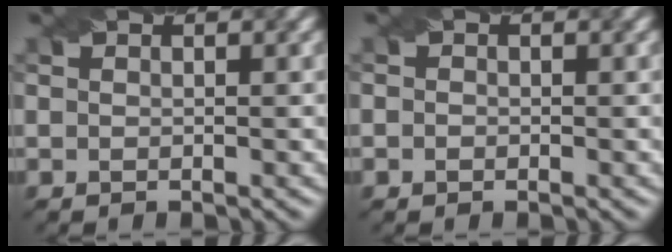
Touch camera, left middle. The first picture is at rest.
{"total": 0.6, "force": [-0.2, 0.5, 0.2], "torque": [-0.003, -0.005, -0.004]}